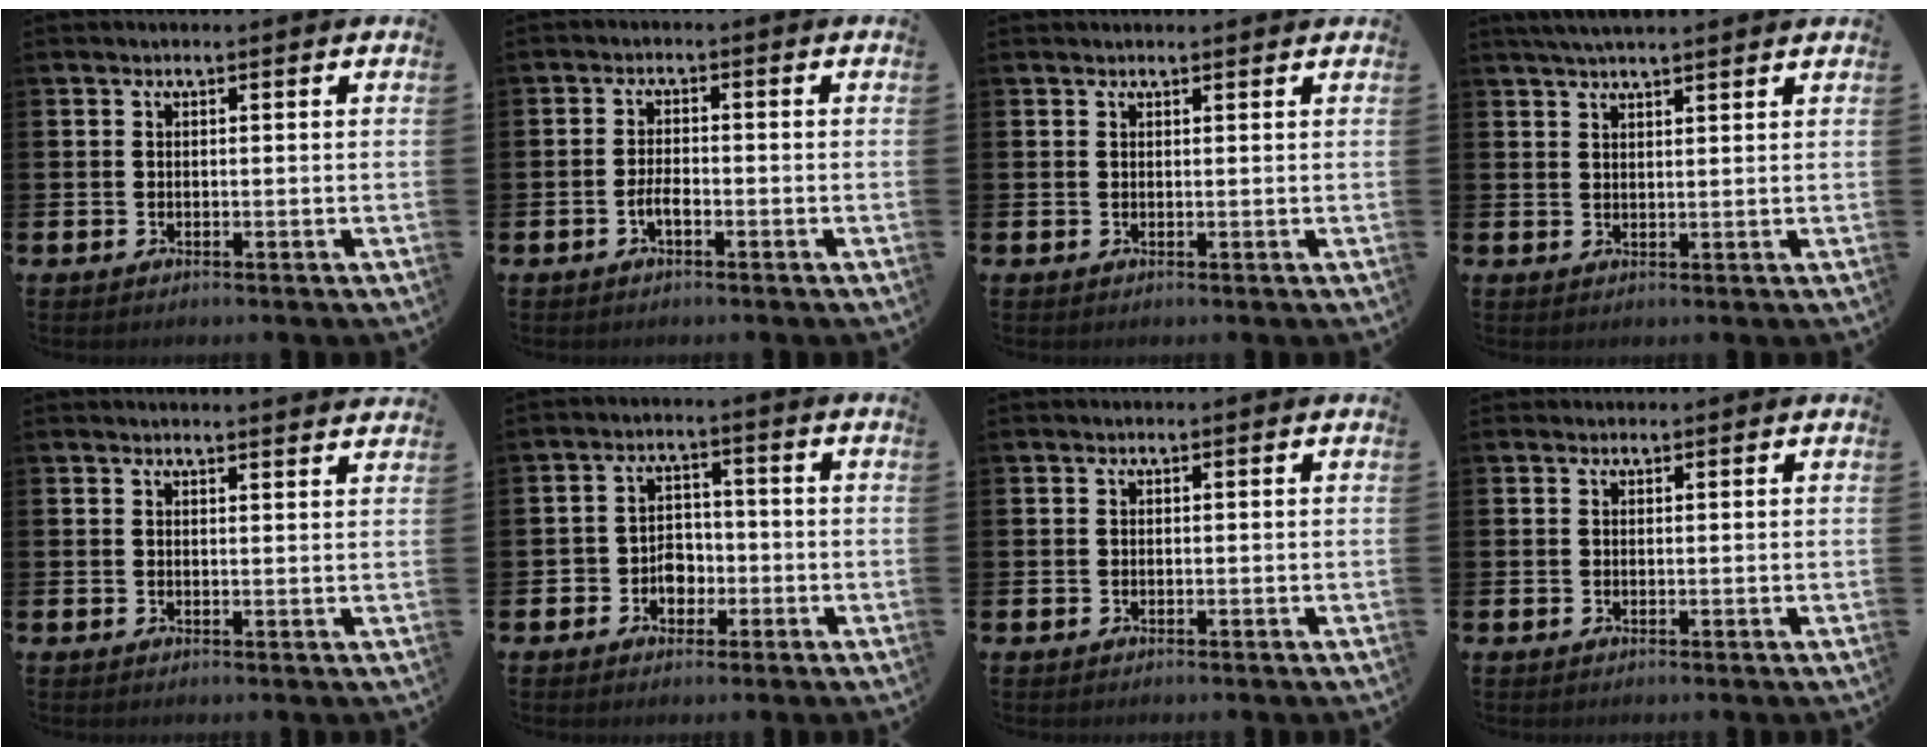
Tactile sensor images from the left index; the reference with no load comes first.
{"total": 2.1, "force": [-0.9, 0.8, 1.7], "torque": [-0.037, 0.005, -0.016]}
{"total": 0.7, "force": [0.7, 0.0, 0.1], "torque": [0.011, -0.006, 0.010]}
{"total": 3.4, "force": [3.2, 0.1, 1.1], "torque": [-0.025, -0.006, 0.059]}
{"total": 2.0, "force": [2.0, -0.3, -0.2], "torque": [0.015, -0.018, 0.034]}
{"total": 3.7, "force": [-1.6, 3.0, 1.4], "torque": [-0.023, 0.003, -0.038]}
{"total": 0.0}
{"total": 0.5, "force": [0.5, 0.3, -0.1], "torque": [0.015, -0.003, 0.006]}